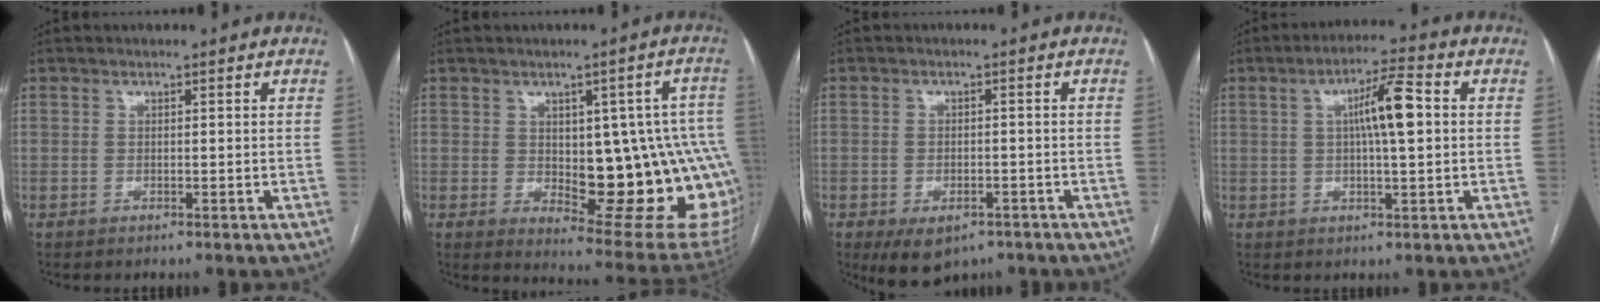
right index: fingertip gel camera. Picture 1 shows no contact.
{"total": 19.6, "force": [-1.6, 6.9, 18.3], "torque": [-0.152, 0.018, 0.010]}
{"total": 6.6, "force": [-4.3, 3.5, 3.7], "torque": [-0.059, -0.004, -0.057]}
{"total": 7.9, "force": [1.2, 0.9, 7.7], "torque": [-0.133, 0.016, 0.017]}